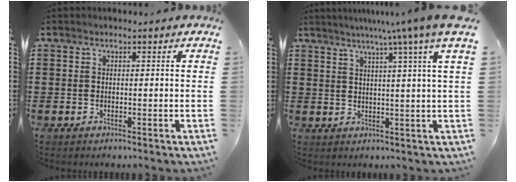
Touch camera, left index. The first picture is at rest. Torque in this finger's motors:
{"motor_torque": [1.27, -0.87, 0.73, 0.20]}